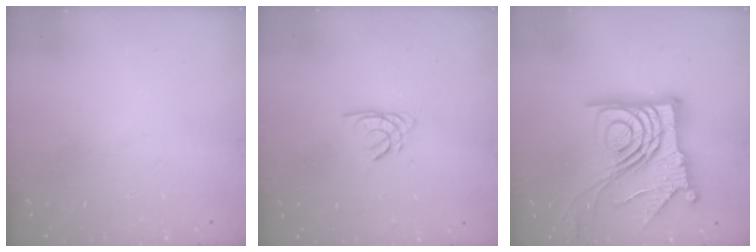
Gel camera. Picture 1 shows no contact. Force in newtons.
{"total": 1.8, "press": 1.8, "slide": 0.3}
{"total": 20.3, "press": 20.2, "slide": 2.3}